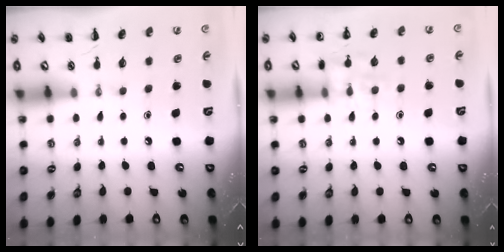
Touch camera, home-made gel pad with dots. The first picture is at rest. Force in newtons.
{"total": 9.5, "press": 9.5, "slide": 0.6}